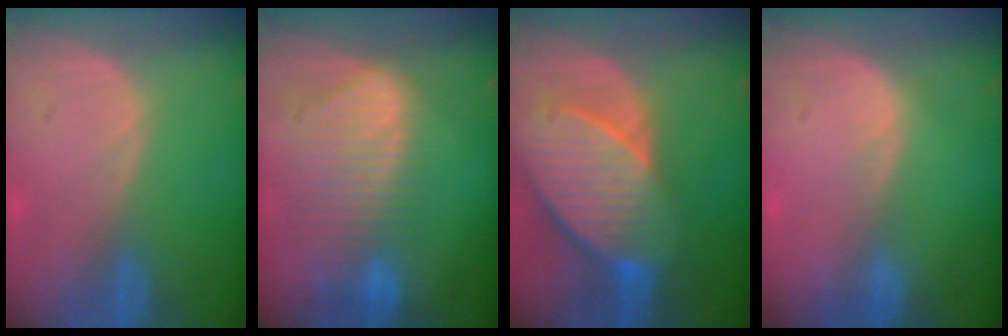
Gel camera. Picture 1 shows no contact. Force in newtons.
{"total": 9.6, "press": 8.3, "slide": 4.8}
{"total": 10.7, "press": 9.4, "slide": 5.1}
{"total": 0.8, "press": 0.5, "slide": 0.7}